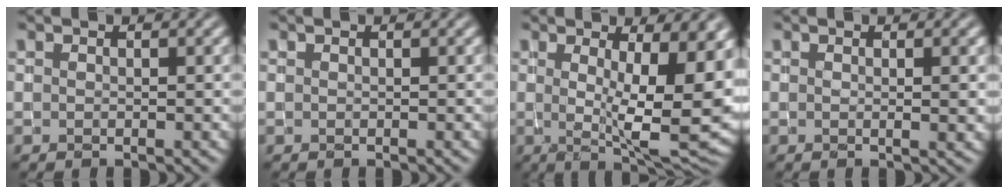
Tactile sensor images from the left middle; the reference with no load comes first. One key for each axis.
{"total": 0.0}
{"total": 12.3, "fx": 1.0, "fy": 3.7, "fz": 11.6, "tx": -0.149, "ty": -0.013, "tz": 0.020}
{"total": 2.2, "fx": 0.3, "fy": 0.7, "fz": 2.0, "tx": -0.018, "ty": 0.003, "tz": 0.004}